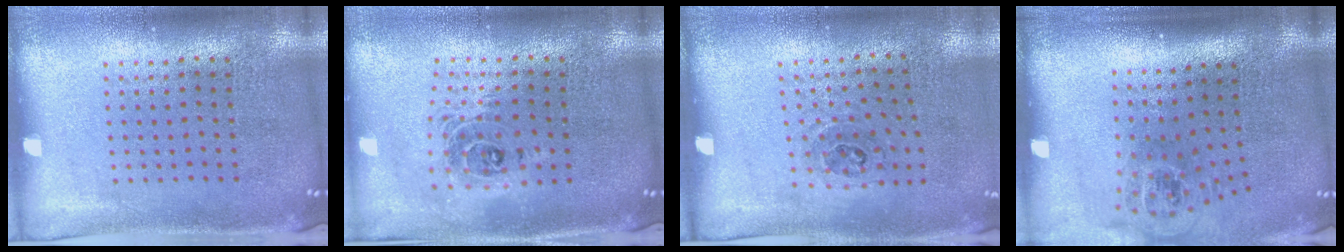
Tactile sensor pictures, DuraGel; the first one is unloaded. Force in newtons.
{"total": 1.8, "press": 1.4, "slide": 1.1}
{"total": 1.1, "press": 0.7, "slide": 0.9}
{"total": 1.7, "press": 1.2, "slide": 1.2}